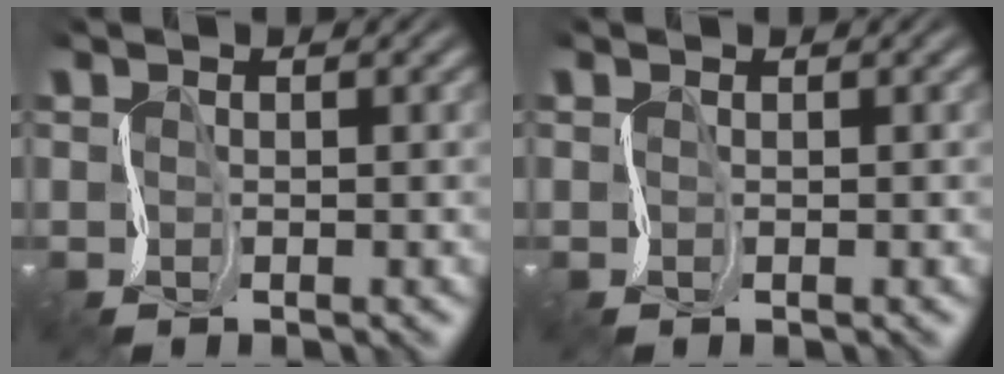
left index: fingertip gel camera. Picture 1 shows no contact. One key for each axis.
{"total": 0.0}